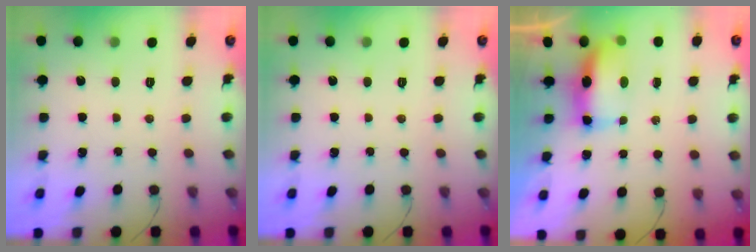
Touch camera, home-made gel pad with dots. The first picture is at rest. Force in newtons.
{"total": 0.0}
{"total": 9.1, "press": 8.2, "slide": 4.0}